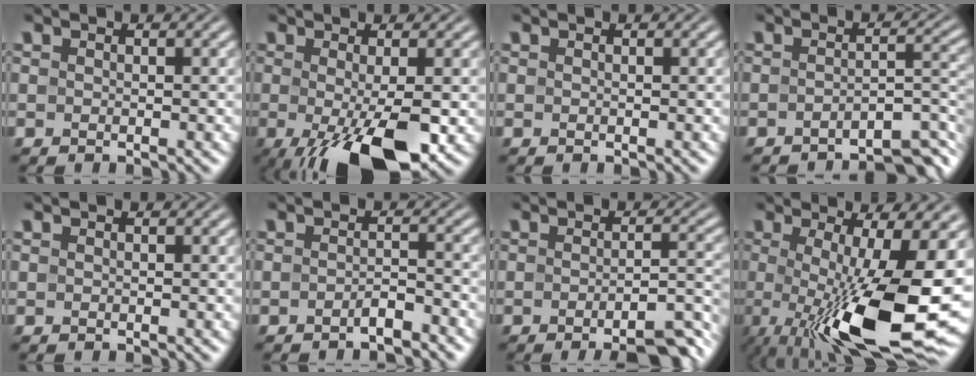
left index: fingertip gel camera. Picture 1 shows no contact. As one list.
[{"total": 8.8, "force": [-3.0, 2.3, 7.9], "torque": [-0.136, -0.015, -0.039]}, {"total": 0.0}, {"total": 5.2, "force": [-4.4, 0.9, 2.6], "torque": [-0.029, 0.009, -0.062]}, {"total": 0.0}, {"total": 1.9, "force": [-1.5, 0.4, 1.1], "torque": [-0.017, 0.006, -0.028]}, {"total": 5.9, "force": [-3.5, 1.3, 4.6], "torque": [-0.058, 0.003, -0.051]}, {"total": 14.1, "force": [-2.3, 4.0, 13.4], "torque": [-0.213, -0.026, -0.030]}]